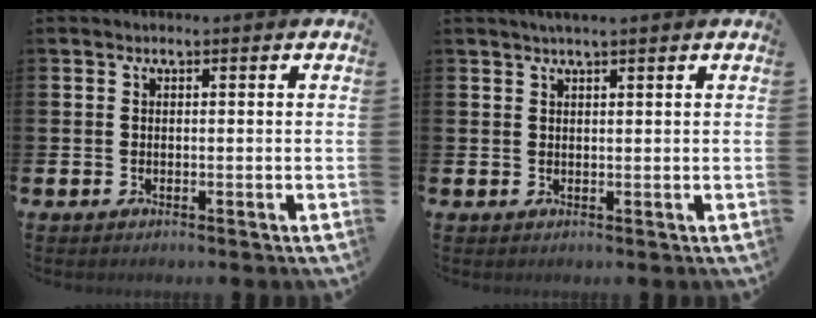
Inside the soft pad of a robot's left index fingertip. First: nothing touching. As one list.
[{"total": 1.6, "force": [1.4, -0.1, 0.8], "torque": [-0.008, -0.001, 0.024]}]